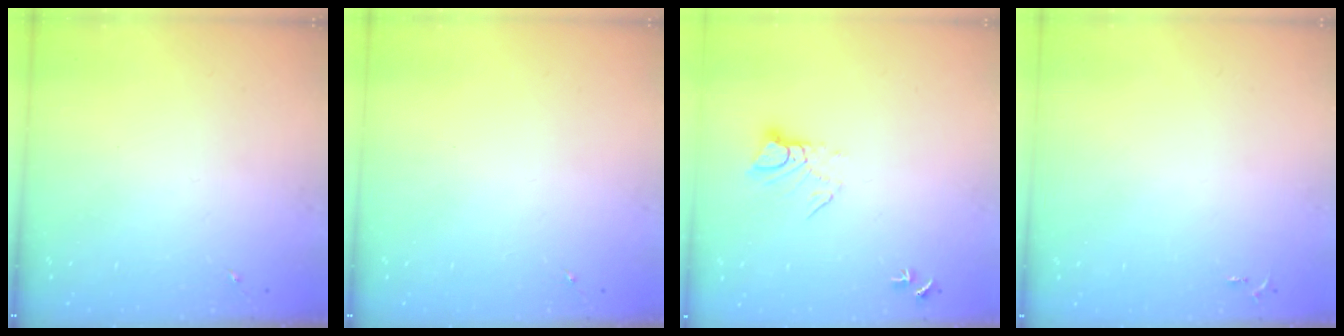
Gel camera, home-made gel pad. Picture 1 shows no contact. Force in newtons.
{"total": 0.0}
{"total": 5.9, "press": 5.9, "slide": 0.5}
{"total": 2.6, "press": 2.6, "slide": 0.3}